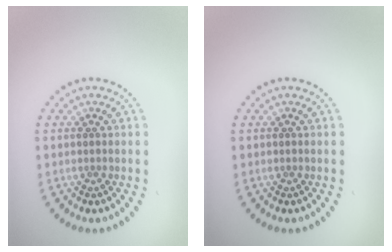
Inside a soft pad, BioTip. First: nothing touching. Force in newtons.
{"total": 0.0}